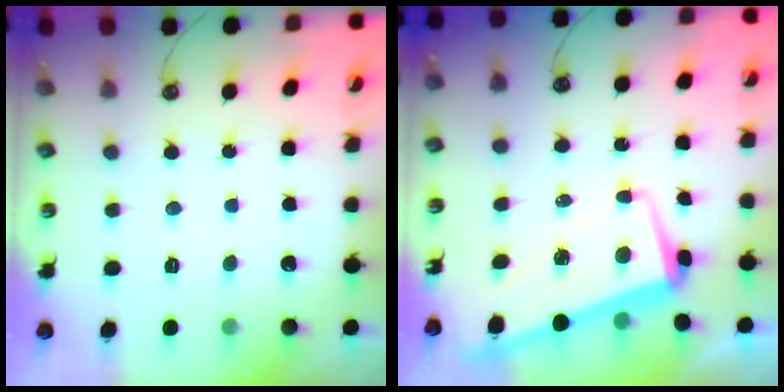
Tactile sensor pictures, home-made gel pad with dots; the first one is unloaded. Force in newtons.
{"total": 1.6, "press": 0.1, "slide": 1.5}